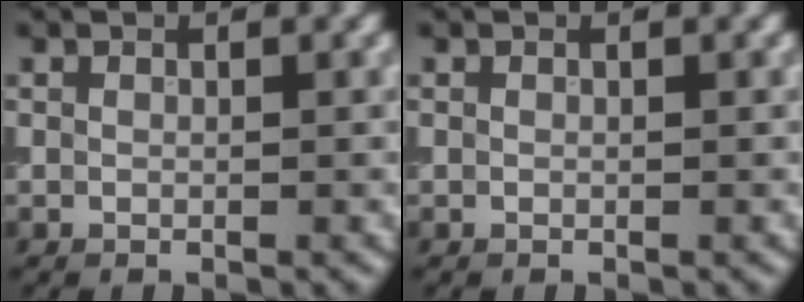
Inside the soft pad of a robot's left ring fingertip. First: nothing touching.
{"total": 0.0}